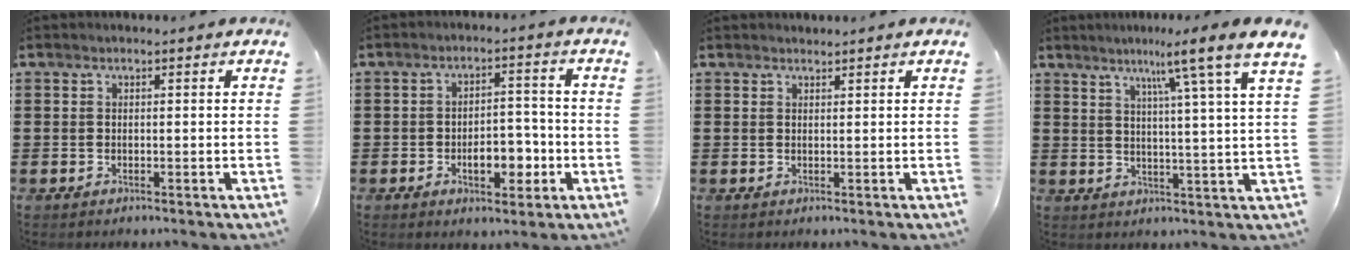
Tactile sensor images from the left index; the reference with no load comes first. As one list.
[{"total": 6.6, "force": [-2.3, 3.5, 5.1], "torque": [-0.072, 0.007, -0.044]}, {"total": 0.8, "force": [0.8, 0.1, 0.0], "torque": [-0.002, -0.001, 0.016]}, {"total": 7.7, "force": [5.2, -1.7, 5.4], "torque": [-0.100, -0.032, 0.073]}]